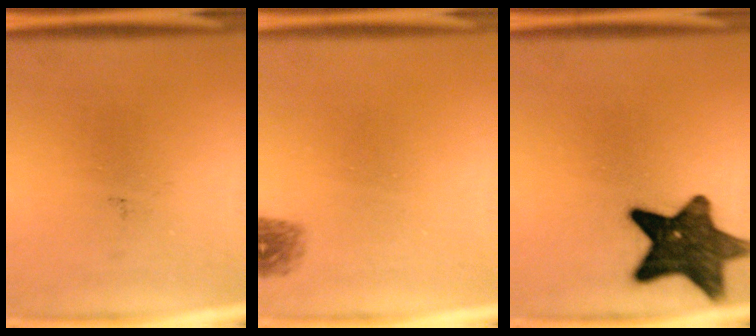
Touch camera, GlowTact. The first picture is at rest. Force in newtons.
{"total": 1.6}
{"total": 13.2}